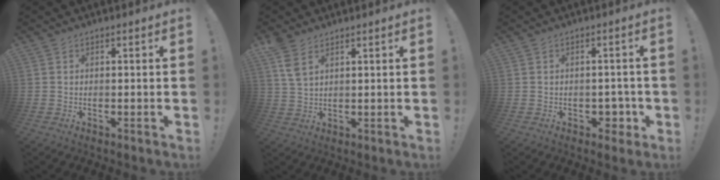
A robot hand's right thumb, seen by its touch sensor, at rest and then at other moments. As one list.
[{"total": 5.7, "force": [3.6, 2.5, 3.6], "torque": [-0.071, -0.012, 0.070]}, {"total": 4.9, "force": [-0.8, 4.2, 2.4], "torque": [-0.021, 0.004, -0.009]}]